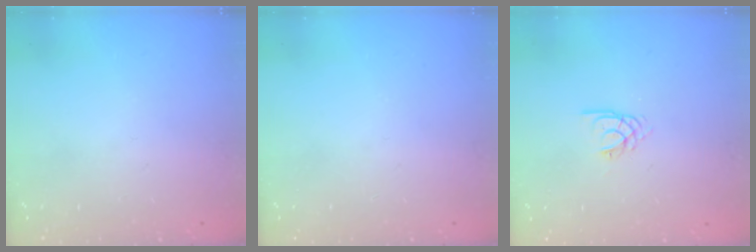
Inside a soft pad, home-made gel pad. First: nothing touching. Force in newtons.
{"total": 0.0}
{"total": 2.8, "press": 2.7, "slide": 0.3}